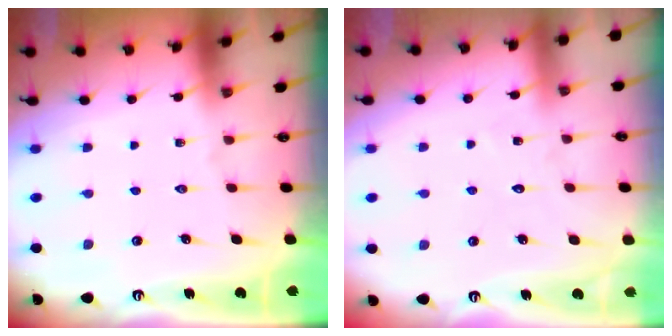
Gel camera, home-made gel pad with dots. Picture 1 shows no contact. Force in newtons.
{"total": 5.9, "press": 5.9, "slide": 0.4}